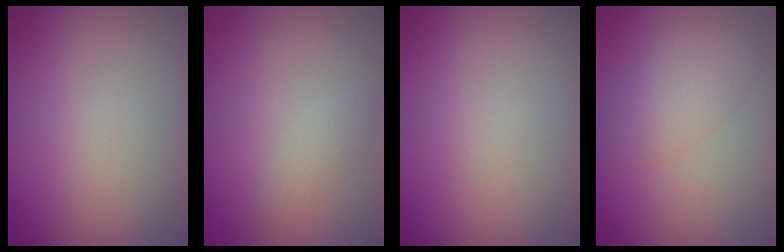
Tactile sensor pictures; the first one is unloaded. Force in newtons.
{"total": 1.3, "press": 1.3, "slide": 0.1}
{"total": 0.0}
{"total": 3.3, "press": 3.3, "slide": 0.1}